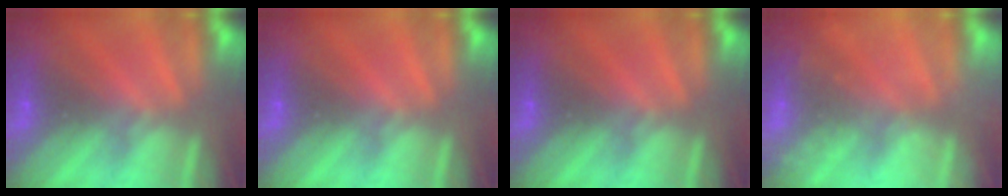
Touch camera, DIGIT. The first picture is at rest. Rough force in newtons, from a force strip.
{"total": 0.0}
{"total": 0.0}
{"total": 2.4}